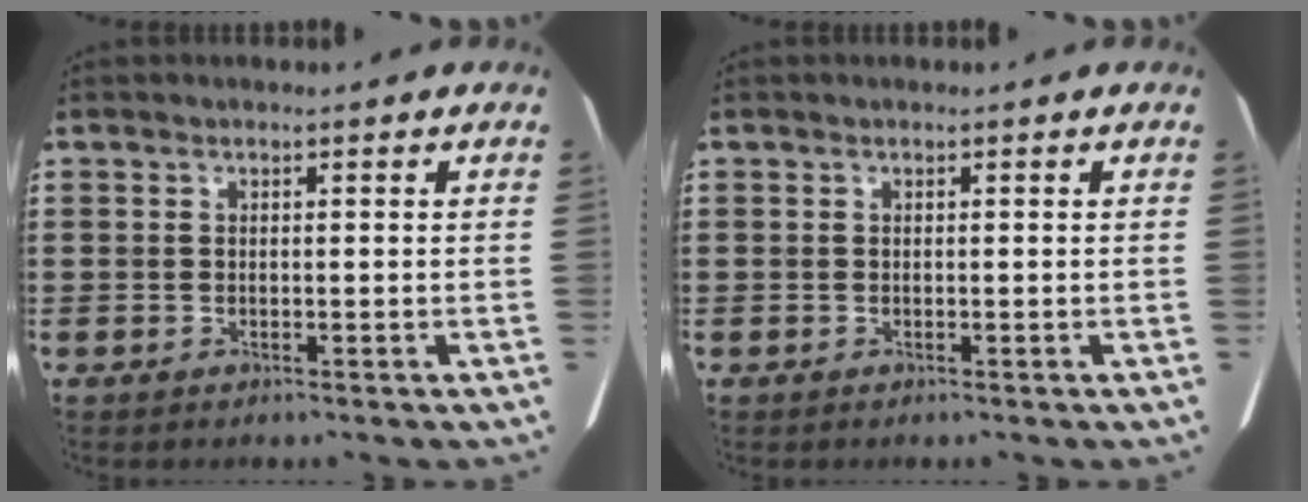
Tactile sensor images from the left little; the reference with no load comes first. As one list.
[{"total": 0.0}]